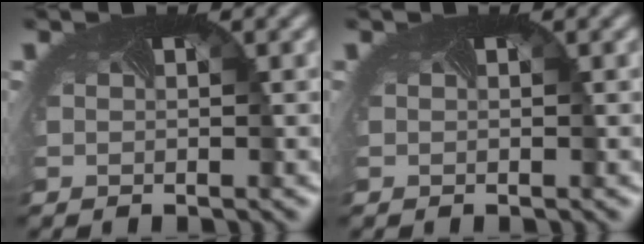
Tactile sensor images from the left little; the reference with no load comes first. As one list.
[{"total": 0.0}]